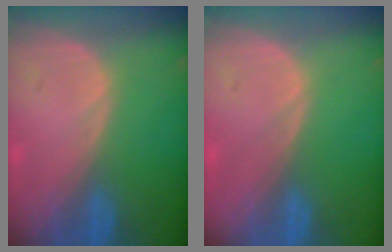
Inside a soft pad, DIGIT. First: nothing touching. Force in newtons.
{"total": 0.0}